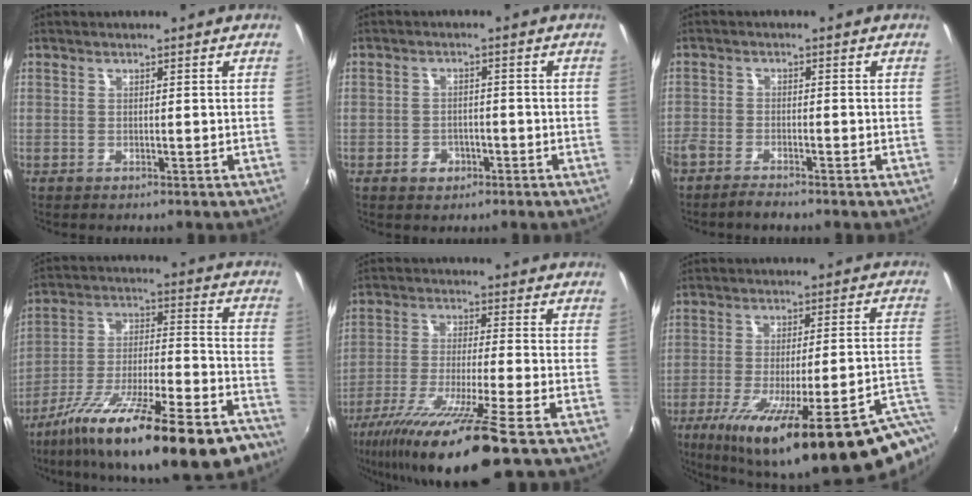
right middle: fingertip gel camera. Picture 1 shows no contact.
{"total": 3.4, "force": [-1.9, 2.6, 1.1], "torque": [-0.025, 0.002, -0.026]}
{"total": 4.3, "force": [-3.8, 1.0, 1.9], "torque": [-0.056, -0.013, -0.077]}
{"total": 27.3, "force": [-19.2, 6.3, 18.5], "torque": [-0.294, -0.048, -0.291]}
{"total": 16.5, "force": [-11.1, 0.2, 12.3], "torque": [-0.251, -0.053, -0.192]}
{"total": 28.6, "force": [-17.1, 3.7, 22.6], "torque": [-0.329, -0.067, -0.240]}